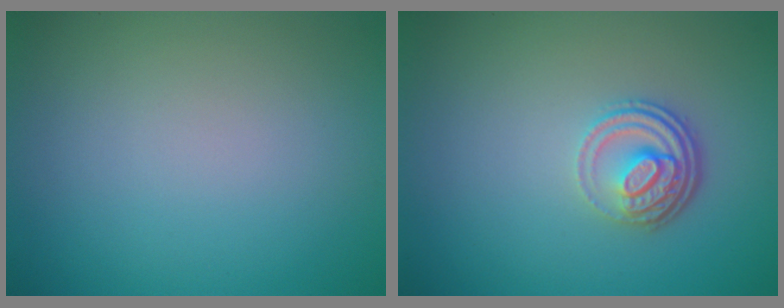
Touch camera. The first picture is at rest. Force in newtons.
{"total": 3.7, "press": 2.6, "slide": 2.6}